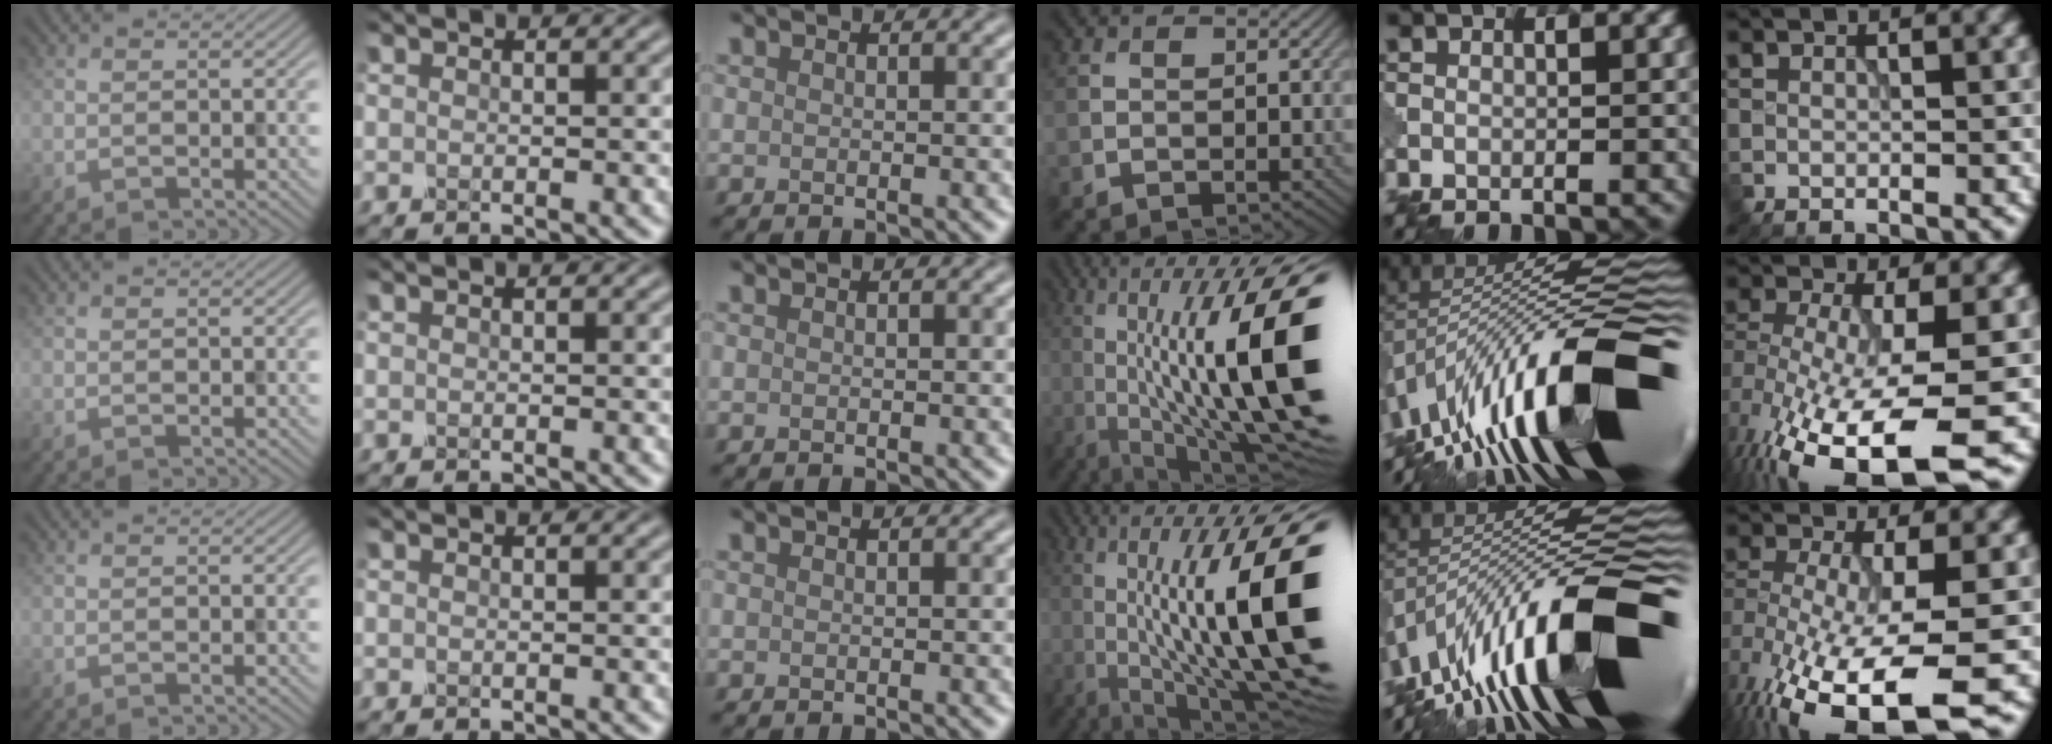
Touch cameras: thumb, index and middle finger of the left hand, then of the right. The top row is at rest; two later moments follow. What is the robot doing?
{"motion": "shake", "object": "plastic piggy bank"}